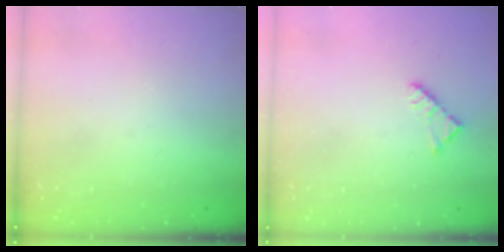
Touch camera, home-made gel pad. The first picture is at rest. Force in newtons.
{"total": 2.3, "press": 2.3, "slide": 0.4}